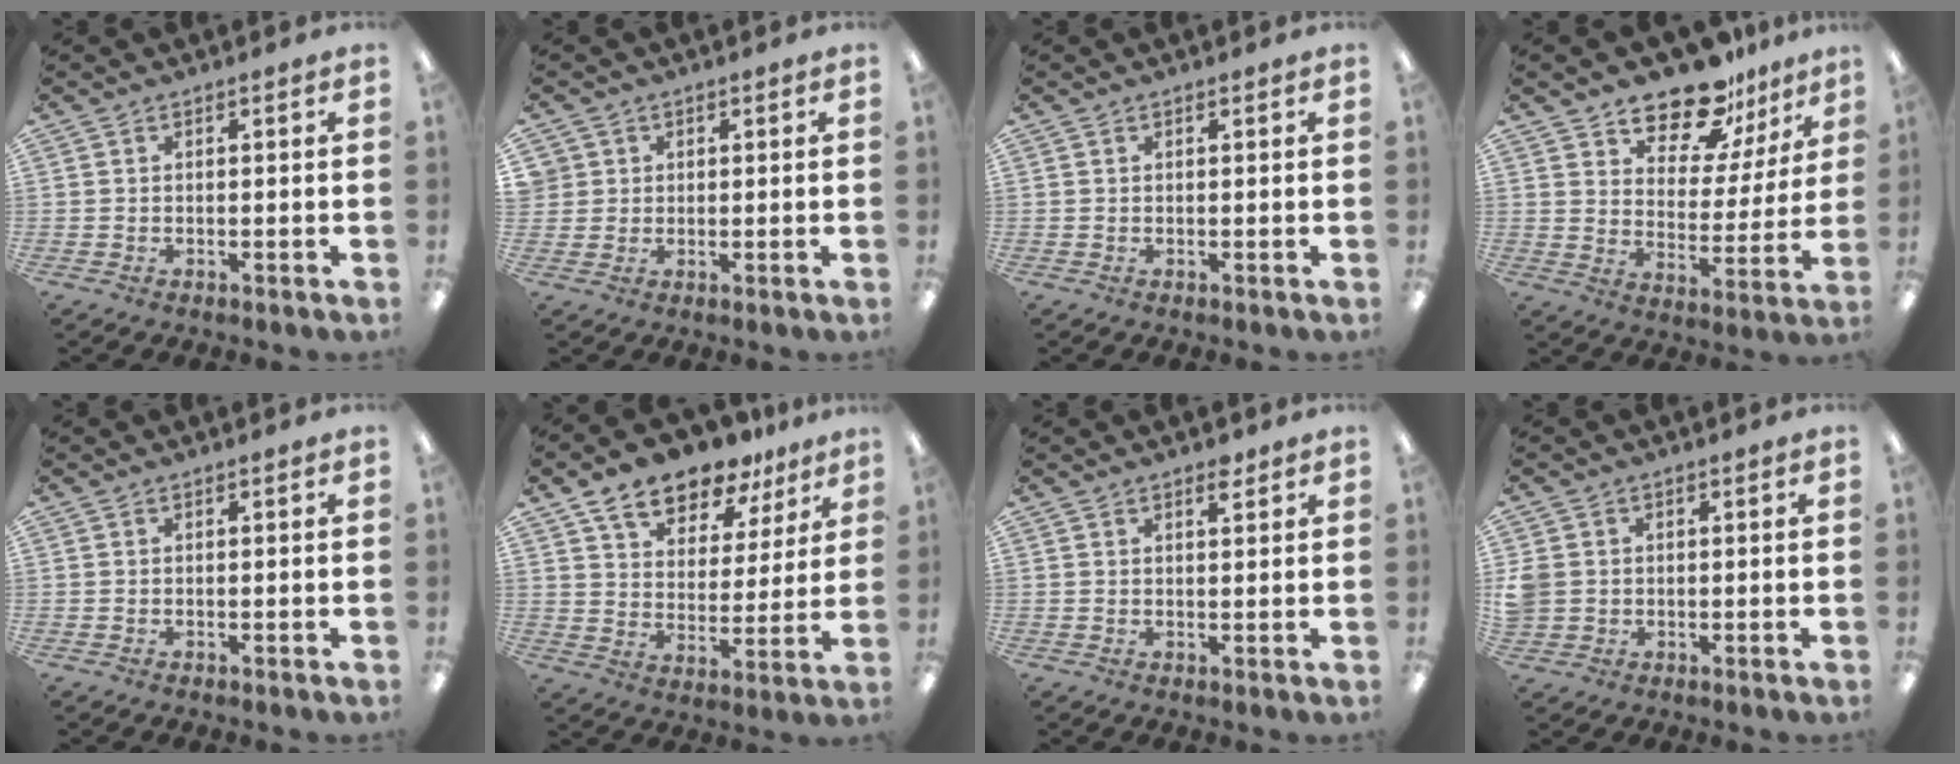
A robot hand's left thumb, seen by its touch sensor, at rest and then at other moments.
{"total": 3.0, "force": [1.1, 2.8, -0.2], "torque": [0.002, 0.003, 0.018]}
{"total": 0.0}
{"total": 15.2, "force": [12.8, 6.5, 4.9], "torque": [-0.078, -0.096, 0.233]}
{"total": 0.0}
{"total": 13.2, "force": [10.7, 6.2, 4.8], "torque": [-0.083, -0.067, 0.195]}
{"total": 2.4, "force": [1.8, 0.9, 1.2], "torque": [-0.011, -0.006, 0.030]}
{"total": 3.8, "force": [0.3, 3.6, 1.0], "torque": [-0.015, 0.004, 0.007]}